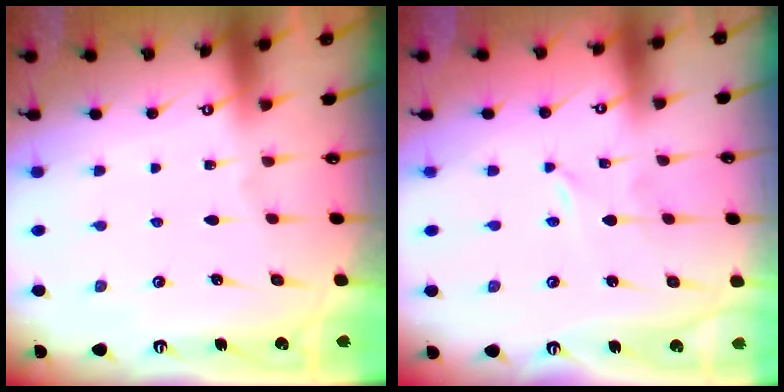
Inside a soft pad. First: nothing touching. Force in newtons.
{"total": 0.0}